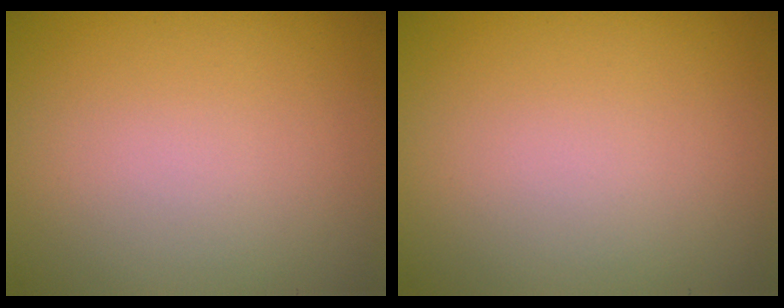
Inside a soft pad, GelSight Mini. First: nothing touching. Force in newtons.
{"total": 0.0}